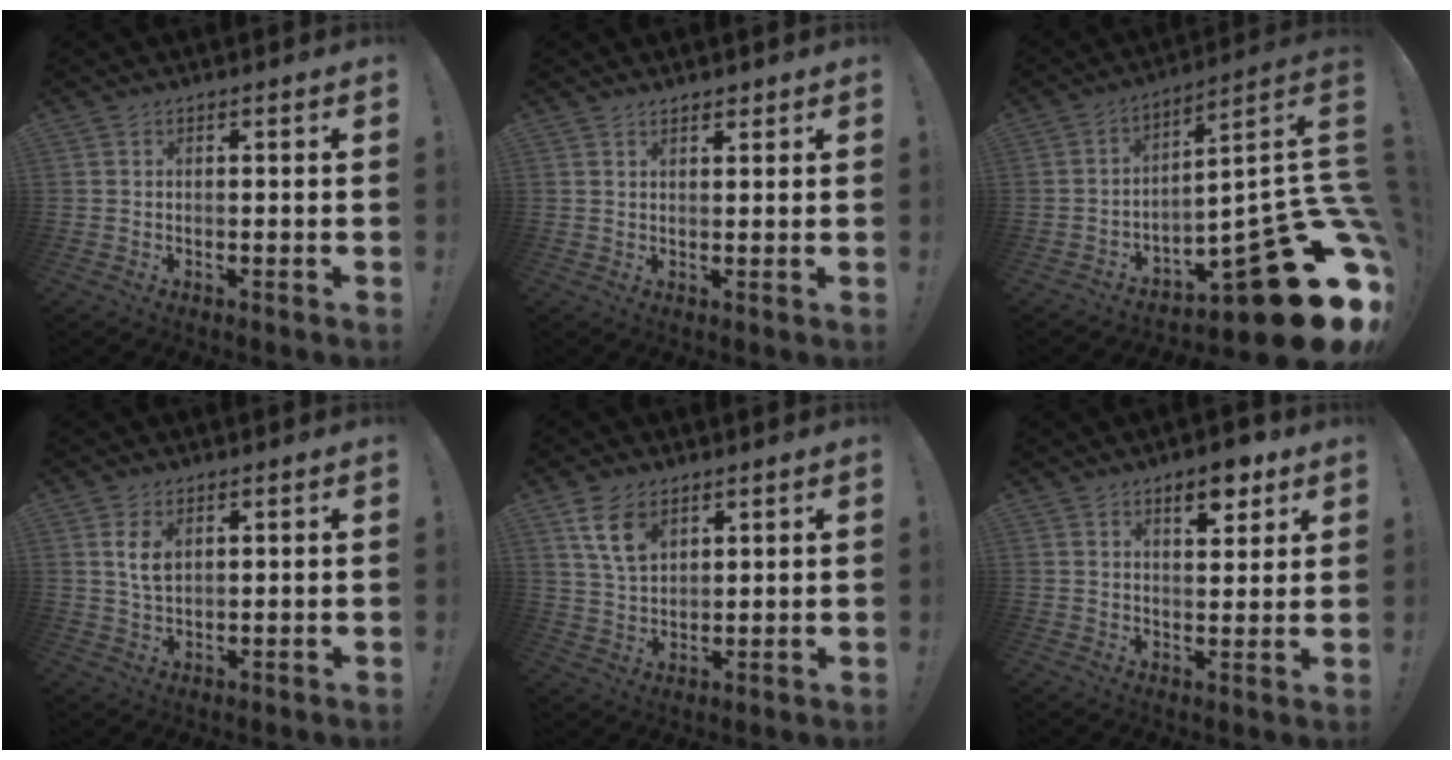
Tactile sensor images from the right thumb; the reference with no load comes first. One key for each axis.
{"total": 1.6, "fx": 1.5, "fy": 0.4, "fz": 0.5, "tx": 0.005, "ty": -0.013, "tz": 0.024}
{"total": 24.0, "fx": -10.9, "fy": 6.4, "fz": 20.5, "tx": -0.211, "ty": 0.013, "tz": -0.160}
{"total": 5.2, "fx": 1.8, "fy": 3.0, "fz": 3.8, "tx": -0.064, "ty": -0.007, "tz": 0.030}
{"total": 9.4, "fx": 5.2, "fy": 5.7, "fz": 5.4, "tx": -0.092, "ty": -0.013, "tz": 0.102}
{"total": 7.7, "fx": 5.0, "fy": 3.5, "fz": 4.7, "tx": -0.049, "ty": -0.022, "tz": 0.082}